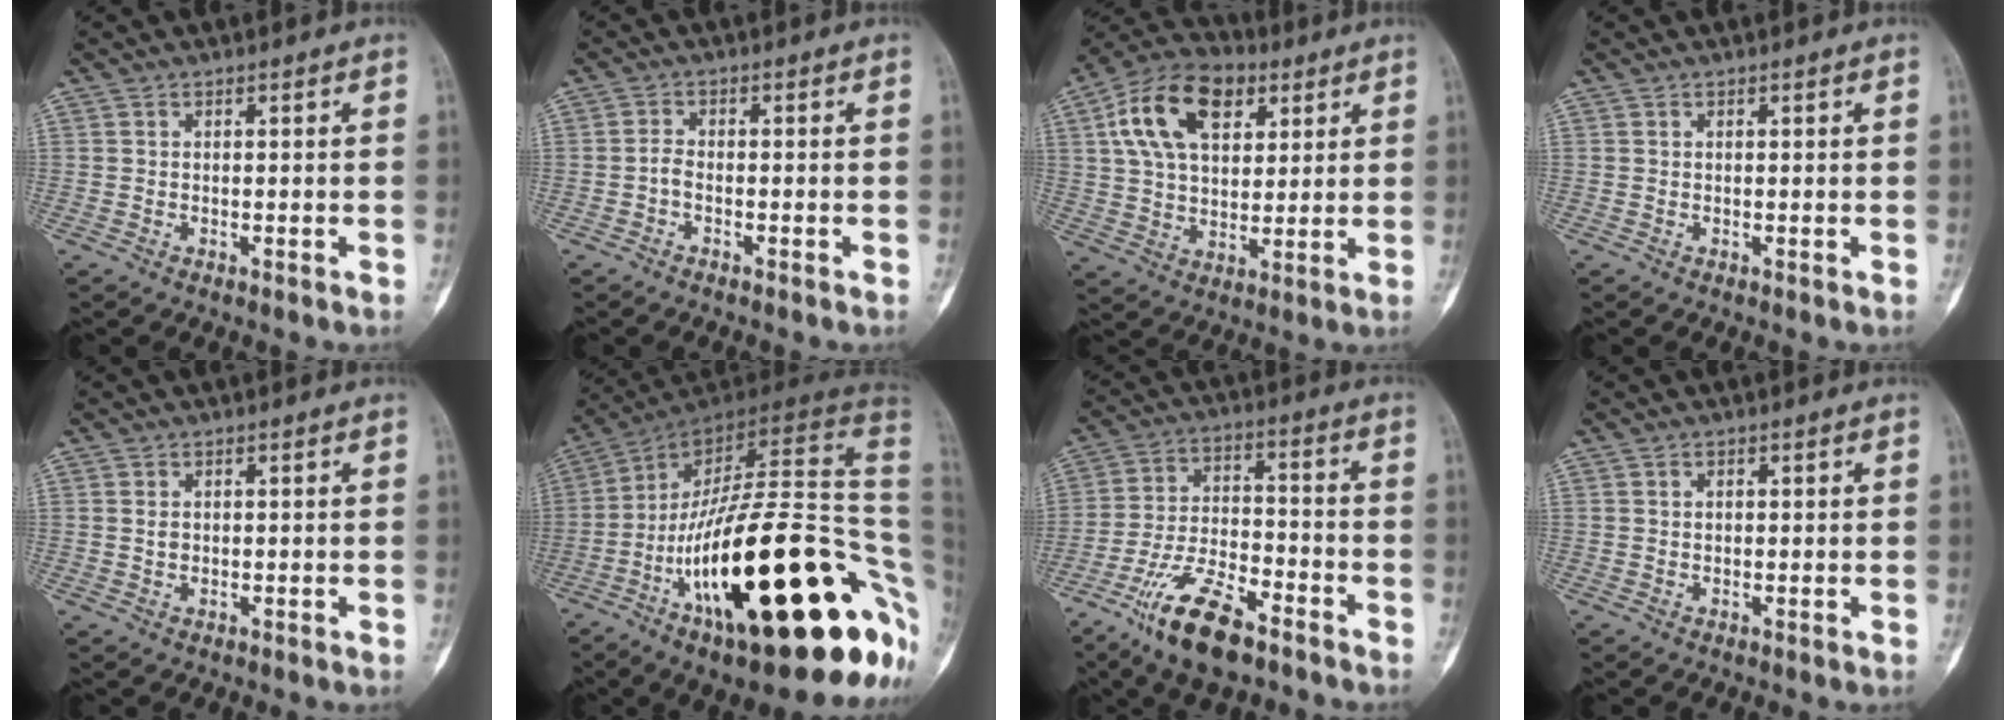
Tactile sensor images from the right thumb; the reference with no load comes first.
{"total": 1.8, "force": [-1.0, 1.0, 1.1], "torque": [-0.021, 0.009, -0.026]}
{"total": 17.1, "force": [6.4, 10.7, 11.7], "torque": [-0.183, 0.003, 0.110]}
{"total": 0.0}
{"total": 1.5, "force": [0.0, 1.2, 0.9], "torque": [-0.007, 0.002, 0.001]}
{"total": 38.5, "force": [-9.5, 12.2, 35.3], "torque": [-0.427, 0.071, -0.149]}
{"total": 15.1, "force": [-9.9, 5.8, 9.8], "torque": [-0.169, 0.056, -0.182]}
{"total": 1.0, "force": [0.0, 1.0, 0.3], "torque": [0.005, 0.003, -0.001]}